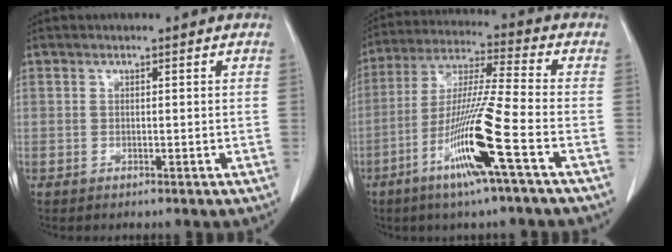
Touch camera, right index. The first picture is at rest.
{"total": 13.9, "force": [-6.1, -1.1, 12.4], "torque": [-0.248, -0.017, -0.118]}